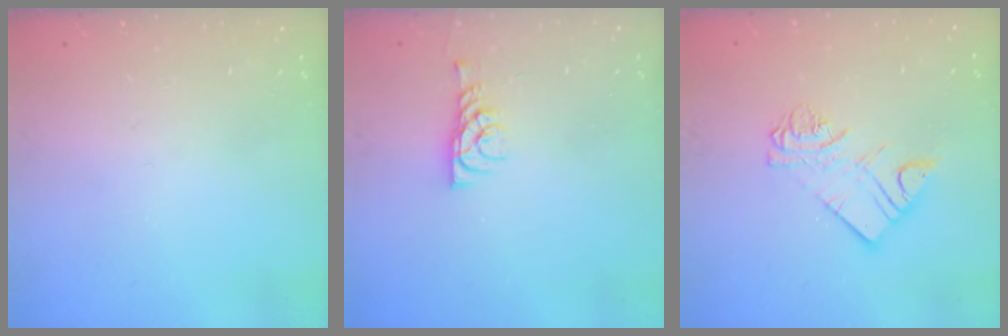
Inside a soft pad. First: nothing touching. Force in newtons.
{"total": 6.1, "press": 6.1, "slide": 0.4}
{"total": 8.9, "press": 8.9, "slide": 0.7}